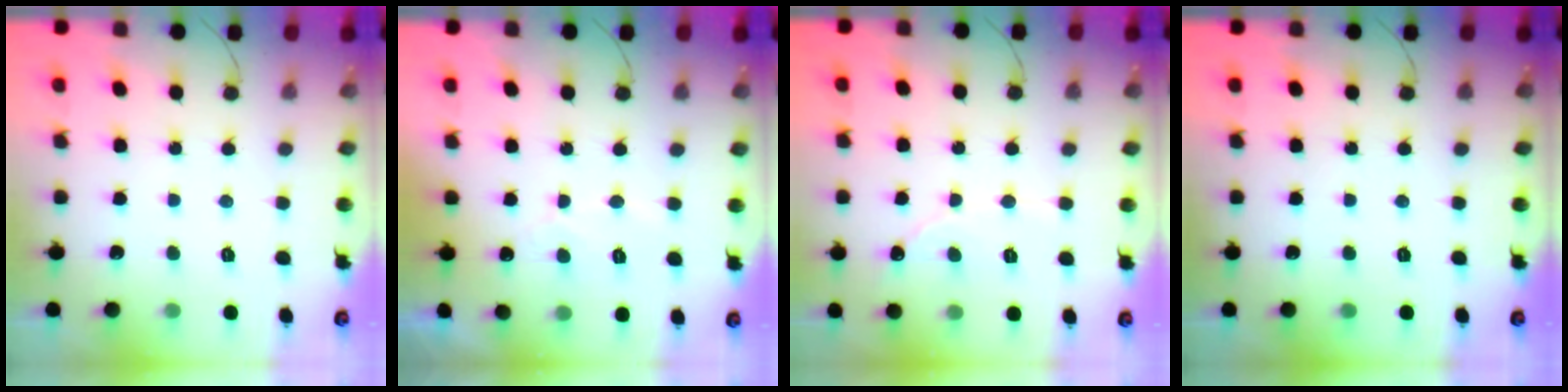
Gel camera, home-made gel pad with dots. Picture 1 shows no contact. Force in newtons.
{"total": 5.0, "press": 4.9, "slide": 0.4}
{"total": 2.3, "press": 2.3, "slide": 0.2}
{"total": 0.0}